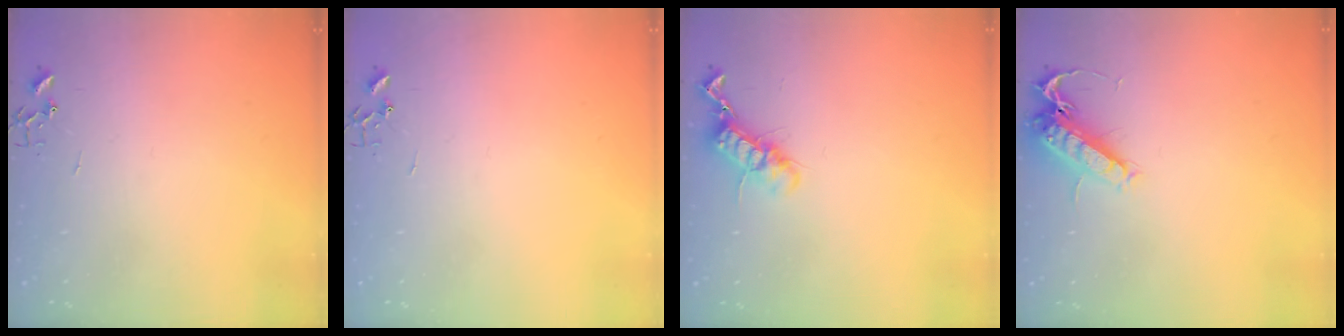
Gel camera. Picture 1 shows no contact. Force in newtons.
{"total": 0.0}
{"total": 12.3, "press": 12.3, "slide": 0.6}
{"total": 13.8, "press": 13.7, "slide": 1.5}